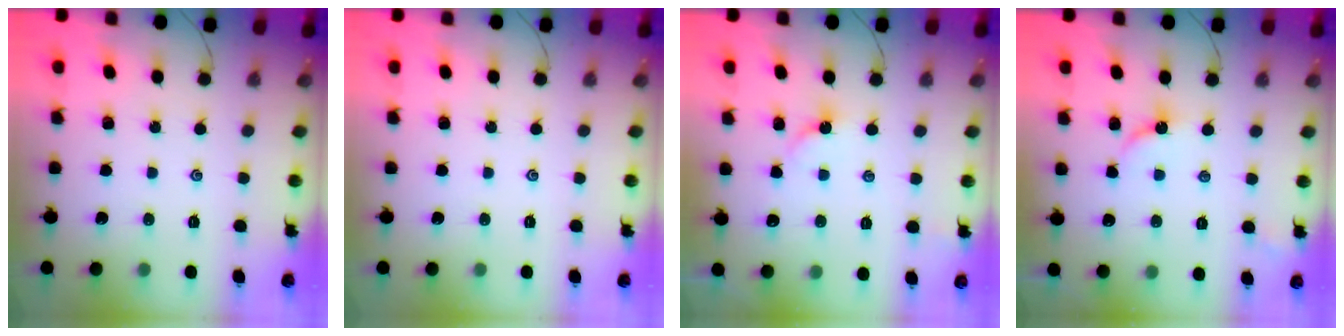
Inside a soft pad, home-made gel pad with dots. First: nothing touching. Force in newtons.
{"total": 0.0}
{"total": 2.7, "press": 2.7, "slide": 0.4}
{"total": 3.7, "press": 3.7, "slide": 0.4}